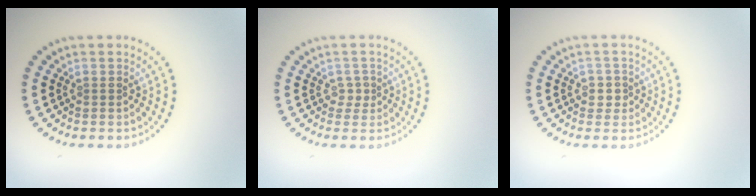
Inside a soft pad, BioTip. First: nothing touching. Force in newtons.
{"total": 1.1, "press": 0.9, "slide": 0.6}
{"total": 1.4, "press": 1.2, "slide": 0.6}